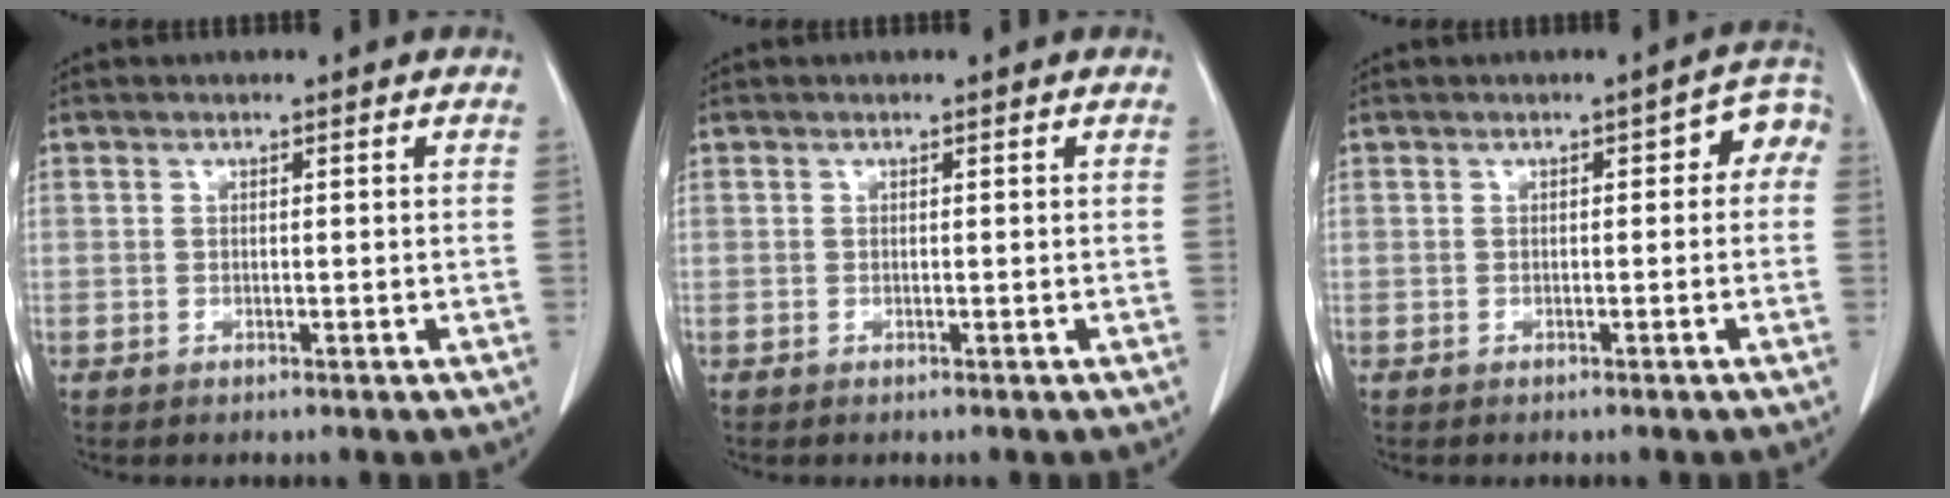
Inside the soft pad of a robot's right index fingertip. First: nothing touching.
{"total": 0.0}
{"total": 4.0, "force": [0.2, 2.1, 3.5], "torque": [-0.030, 0.027, -0.003]}